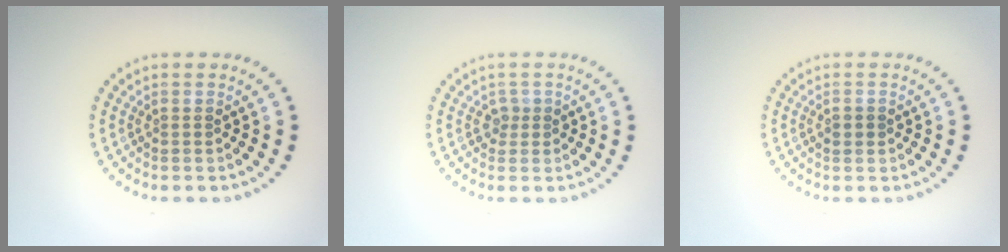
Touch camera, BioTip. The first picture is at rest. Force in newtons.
{"total": 1.2, "press": 1.0, "slide": 0.7}
{"total": 1.3, "press": 1.3, "slide": 0.2}